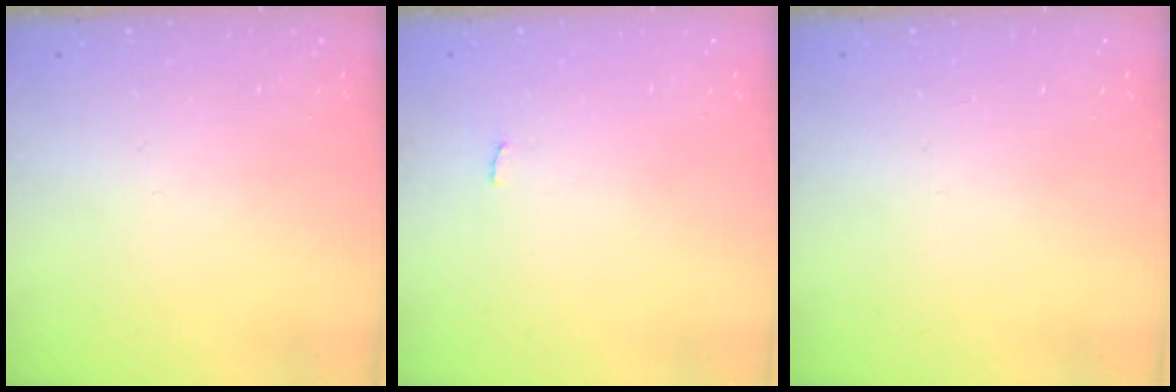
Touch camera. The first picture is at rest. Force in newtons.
{"total": 2.3, "press": 2.3, "slide": 0.2}
{"total": 0.0}